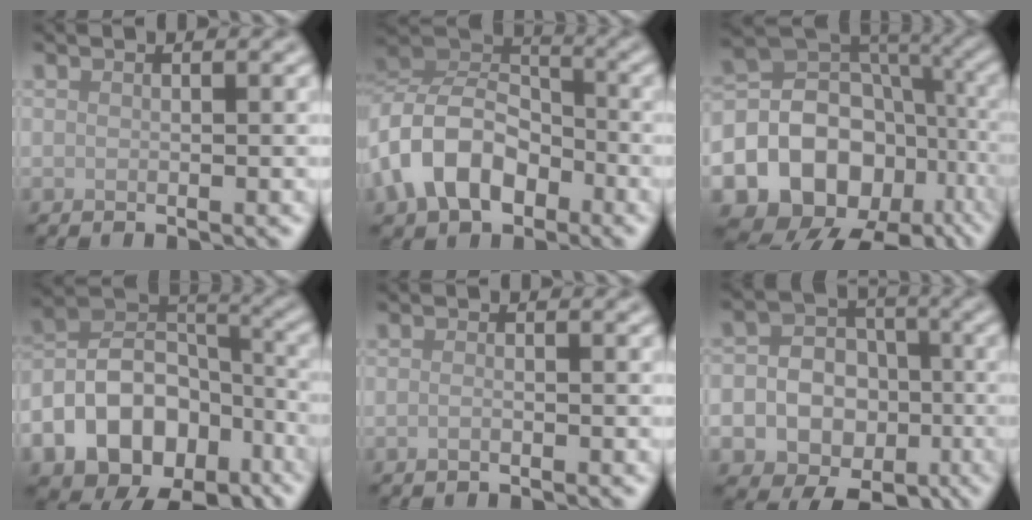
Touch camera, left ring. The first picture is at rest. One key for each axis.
{"total": 7.6, "fx": -3.4, "fy": 5.4, "fz": 4.2, "tx": -0.077, "ty": 0.004, "tz": -0.081}
{"total": 18.4, "fx": -6.5, "fy": 15.2, "fz": 8.1, "tx": -0.169, "ty": -0.019, "tz": -0.086}
{"total": 11.9, "fx": -6.1, "fy": 7.9, "fz": 6.6, "tx": -0.125, "ty": 0.013, "tz": -0.114}
{"total": 0.8, "fx": -0.4, "fy": 0.3, "fz": 0.6, "tx": -0.012, "ty": -0.002, "tz": -0.006}
{"total": 12.7, "fx": -4.2, "fy": 11.1, "fz": 4.5, "tx": -0.078, "ty": -0.021, "tz": -0.074}